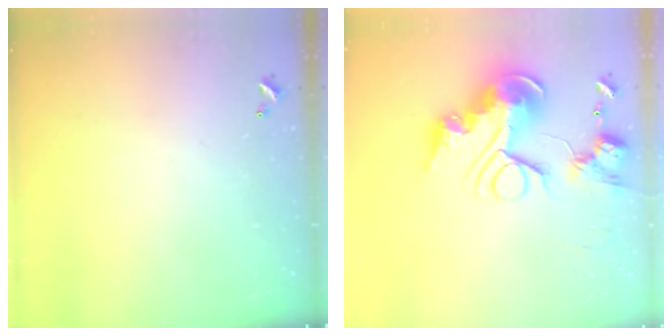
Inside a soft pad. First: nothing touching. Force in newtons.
{"total": 0.9, "press": 0.9, "slide": 0.0}